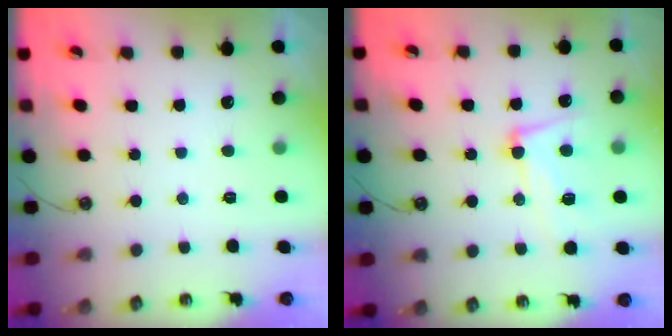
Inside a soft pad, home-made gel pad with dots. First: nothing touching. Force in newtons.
{"total": 12.2, "press": 12.1, "slide": 1.8}